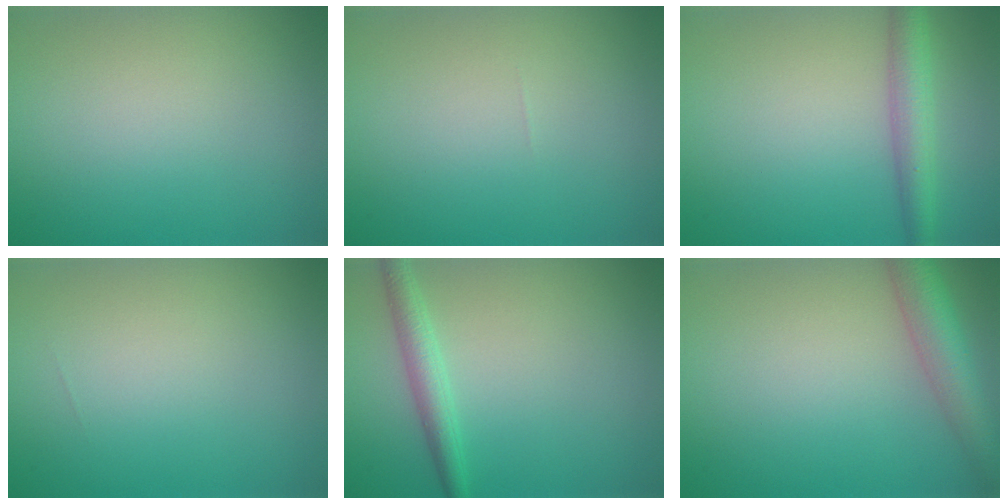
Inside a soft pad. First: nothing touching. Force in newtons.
{"total": 0.0}
{"total": 3.6, "press": 3.6, "slide": 0.1}
{"total": 0.0}
{"total": 2.4, "press": 2.4, "slide": 0.1}
{"total": 4.9, "press": 4.9, "slide": 0.2}